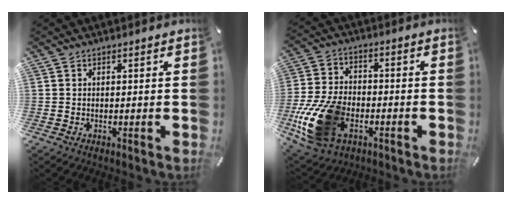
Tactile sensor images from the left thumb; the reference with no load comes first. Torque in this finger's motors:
{"motor_torque": [1.88, 2.76, 0.51, 0.13, 0.33]}